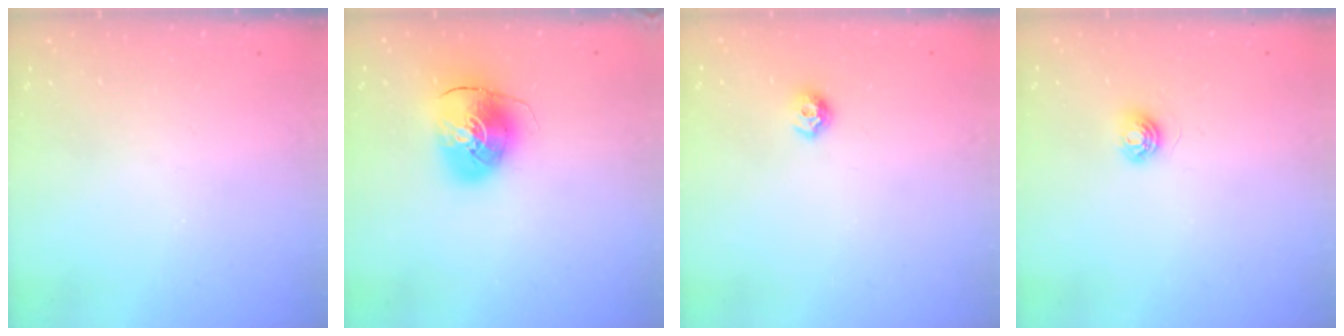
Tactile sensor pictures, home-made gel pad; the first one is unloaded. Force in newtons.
{"total": 10.0, "press": 9.9, "slide": 1.5}
{"total": 6.4, "press": 6.3, "slide": 0.9}
{"total": 5.0, "press": 4.9, "slide": 0.6}